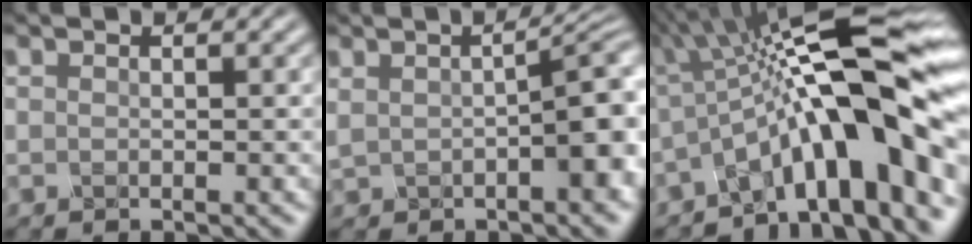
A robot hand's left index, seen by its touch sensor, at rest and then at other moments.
{"total": 6.8, "force": [0.1, 2.4, 6.3], "torque": [-0.086, 0.006, 0.009]}
{"total": 13.6, "force": [-2.6, 3.0, 13.0], "torque": [-0.184, 0.031, -0.046]}